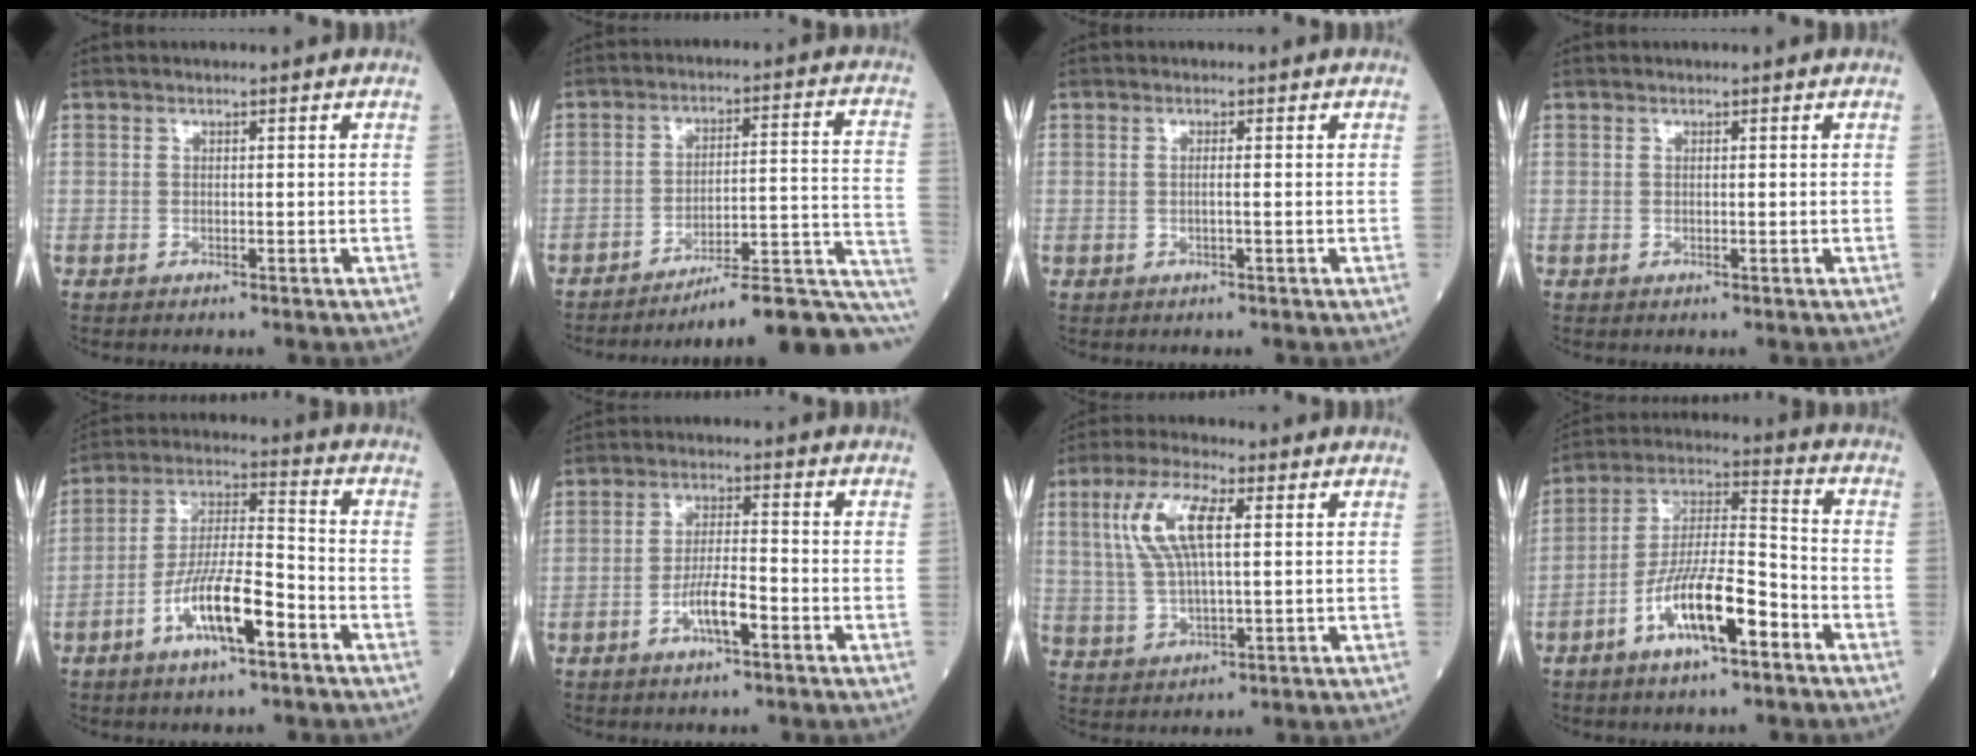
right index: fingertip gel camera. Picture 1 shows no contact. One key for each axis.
{"total": 18.9, "fx": -16.5, "fy": -0.2, "fz": 9.1, "tx": -0.051, "ty": 0.029, "tz": -0.225}
{"total": 0.8, "fx": 0.0, "fy": -0.1, "fz": 0.7, "tx": -0.016, "ty": 0.001, "tz": 0.001}
{"total": 0.0}
{"total": 10.7, "fx": -5.2, "fy": 1.9, "fz": 9.1, "tx": -0.177, "ty": 0.001, "tz": -0.096}
{"total": 5.2, "fx": -2.4, "fy": 0.8, "fz": 4.5, "tx": -0.090, "ty": 0.004, "tz": -0.043}
{"total": 9.9, "fx": 2.8, "fy": 2.7, "fz": 9.1, "tx": -0.199, "ty": 0.017, "tz": 0.059}
{"total": 12.4, "fx": -6.1, "fy": 2.5, "fz": 10.5, "tx": -0.202, "ty": 0.004, "tz": -0.111}